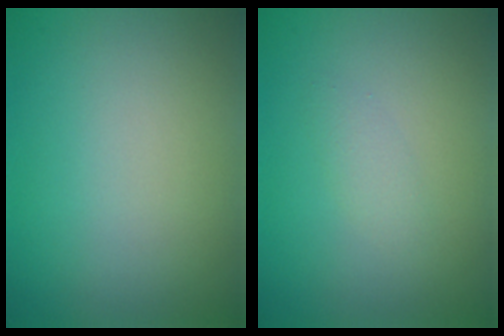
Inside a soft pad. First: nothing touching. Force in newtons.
{"total": 1.1, "press": 1.1, "slide": 0.1}